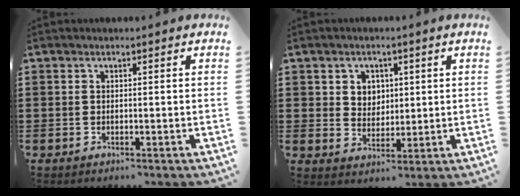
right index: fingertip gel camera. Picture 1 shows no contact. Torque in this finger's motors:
{"motor_torque": [0.43, -0.33, 0.11, 0.04]}